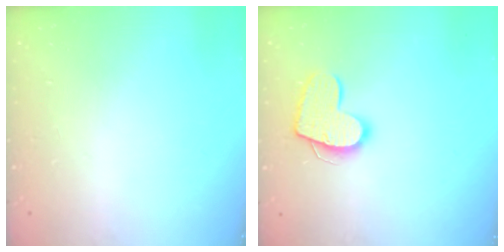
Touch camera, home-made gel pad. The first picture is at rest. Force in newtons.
{"total": 13.9, "press": 13.8, "slide": 1.1}